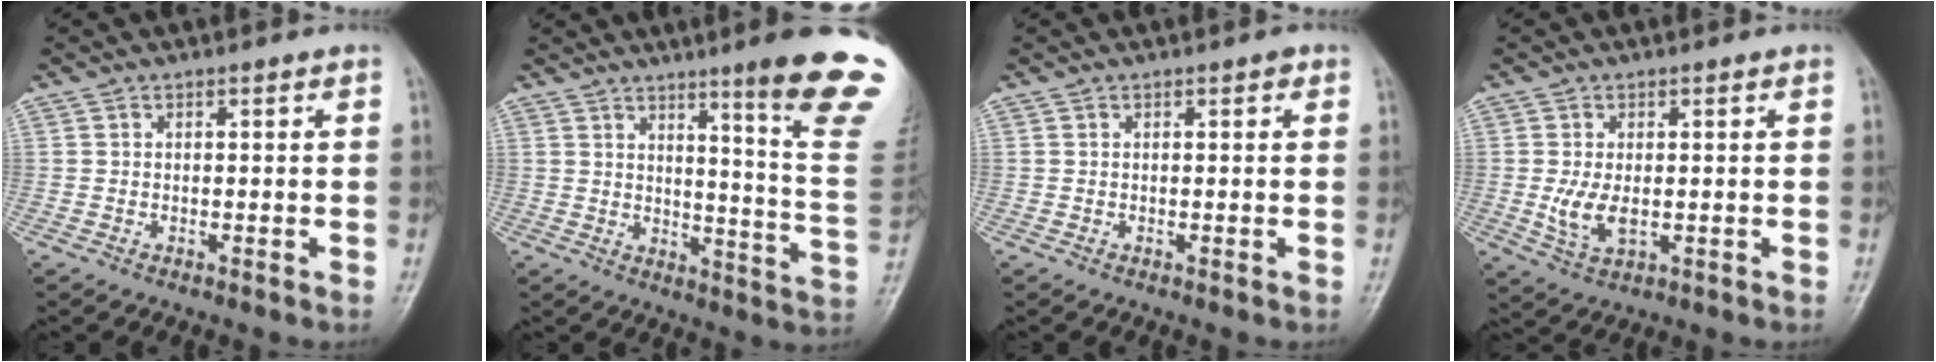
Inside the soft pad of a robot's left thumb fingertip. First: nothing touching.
{"total": 18.7, "force": [11.3, 0.8, 14.9], "torque": [-0.166, -0.073, 0.145]}
{"total": 0.9, "force": [0.4, 0.4, 0.6], "torque": [-0.005, 0.001, 0.002]}
{"total": 5.3, "force": [-0.2, 3.0, 4.4], "torque": [-0.087, -0.014, 0.003]}